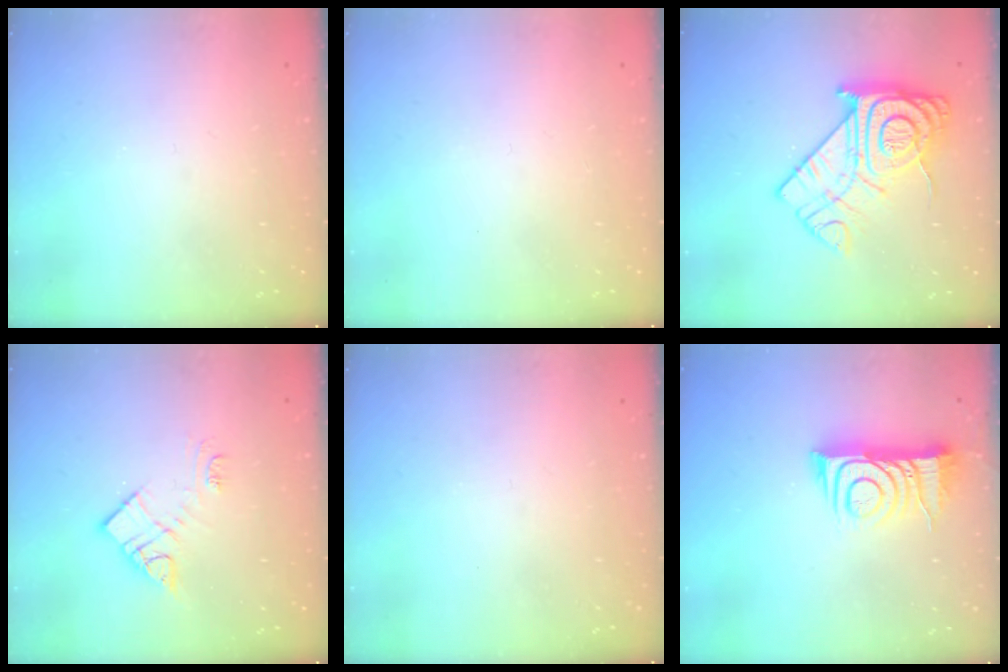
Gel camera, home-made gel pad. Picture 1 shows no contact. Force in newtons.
{"total": 1.6, "press": 1.6, "slide": 0.1}
{"total": 20.2, "press": 20.1, "slide": 1.5}
{"total": 11.8, "press": 11.8, "slide": 0.6}
{"total": 0.0}
{"total": 11.5, "press": 11.4, "slide": 1.1}